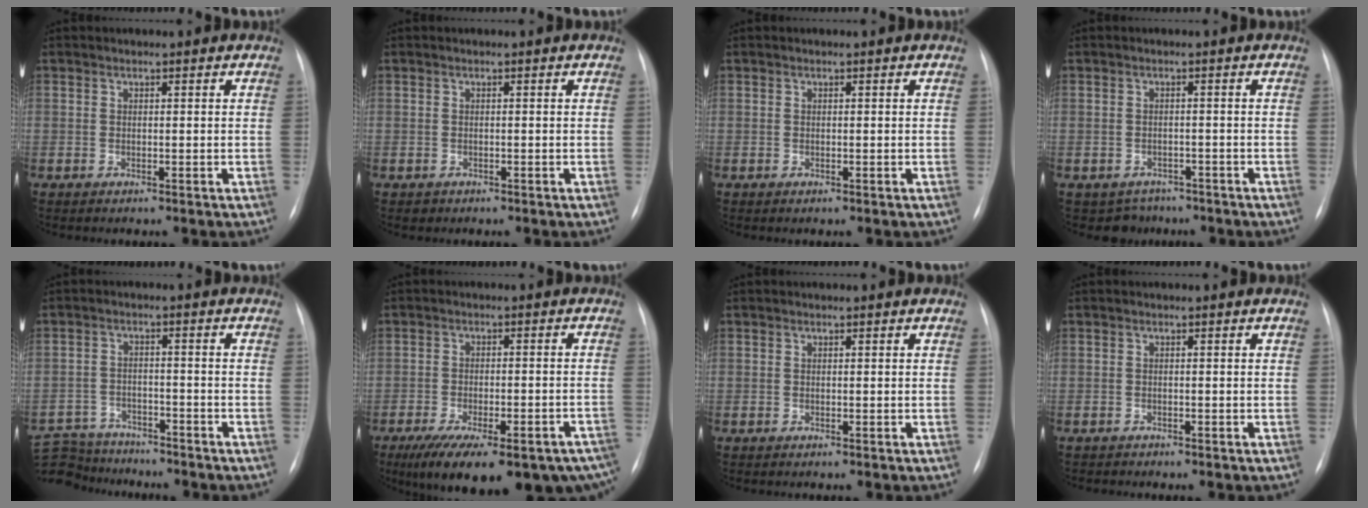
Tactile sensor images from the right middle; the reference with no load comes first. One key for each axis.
{"total": 0.7, "fx": -0.4, "fy": 0.5, "fz": 0.0, "tx": -0.005, "ty": 0.002, "tz": -0.005}
{"total": 0.0}
{"total": 3.8, "fx": -2.8, "fy": 2.5, "fz": -0.2, "tx": 0.005, "ty": 0.011, "tz": -0.038}
{"total": 11.3, "fx": -10.5, "fy": 3.7, "fz": 1.9, "tx": -0.048, "ty": 0.011, "tz": -0.161}
{"total": 22.7, "fx": -16.2, "fy": 7.3, "fz": 14.0, "tx": -0.163, "ty": -0.008, "tz": -0.207}
{"total": 0.0}
{"total": 0.7, "fx": -0.7, "fy": 0.3, "fz": -0.1, "tx": -0.004, "ty": 0.001, "tz": -0.014}